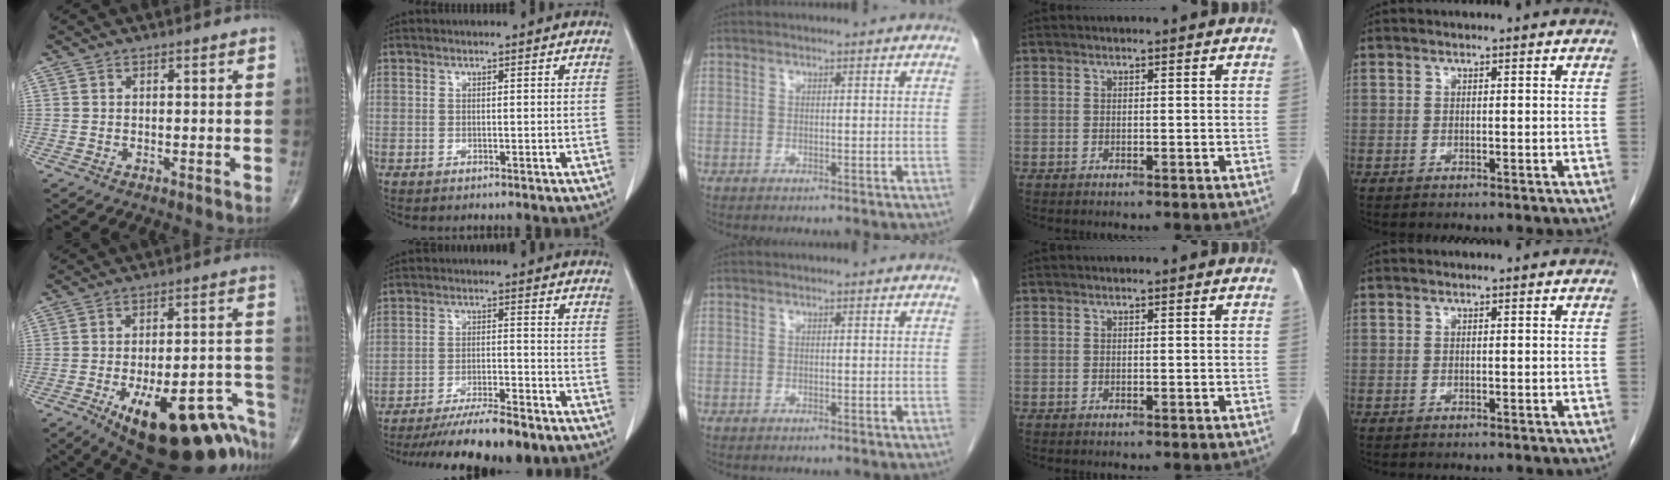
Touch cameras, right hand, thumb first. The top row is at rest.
{"thumb": {"total": 25.6, "force": [-15.4, 9.7, 18.0], "torque": [-0.160, 0.077, -0.206]}, "index": {"total": 15.0, "force": [-12.6, 2.0, 7.9], "torque": [-0.122, -0.016, -0.194]}}